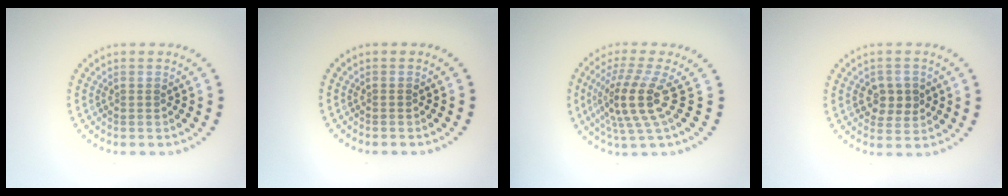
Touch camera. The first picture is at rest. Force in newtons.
{"total": 0.0}
{"total": 4.5, "press": 3.3, "slide": 3.0}
{"total": 2.7, "press": 2.7, "slide": 0.5}